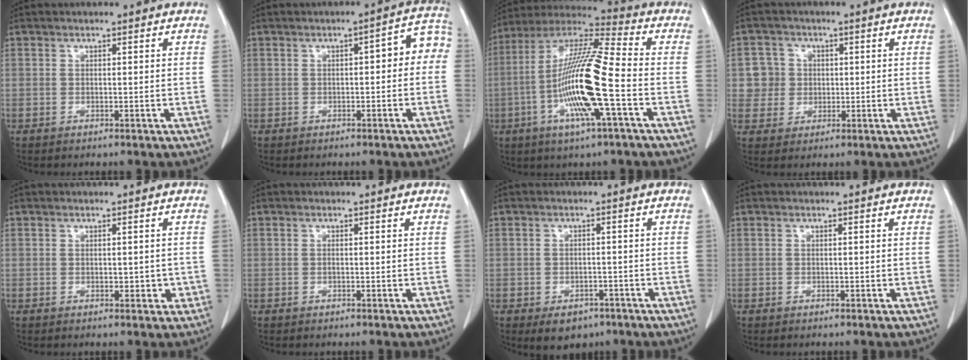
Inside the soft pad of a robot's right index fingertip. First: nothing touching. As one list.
[{"total": 5.7, "force": [0.1, 2.2, 5.3], "torque": [-0.063, 0.035, -0.003]}, {"total": 17.0, "force": [-4.2, 0.9, 16.5], "torque": [-0.331, -0.005, -0.086]}, {"total": 4.8, "force": [0.6, 4.8, 0.2], "torque": [0.004, 0.014, 0.013]}, {"total": 2.1, "force": [-0.3, 1.3, 1.6], "torque": [-0.018, 0.005, 0.000]}, {"total": 0.0}, {"total": 4.7, "force": [-2.9, 3.1, 2.0], "torque": [-0.021, 0.001, -0.032]}, {"total": 0.0}]